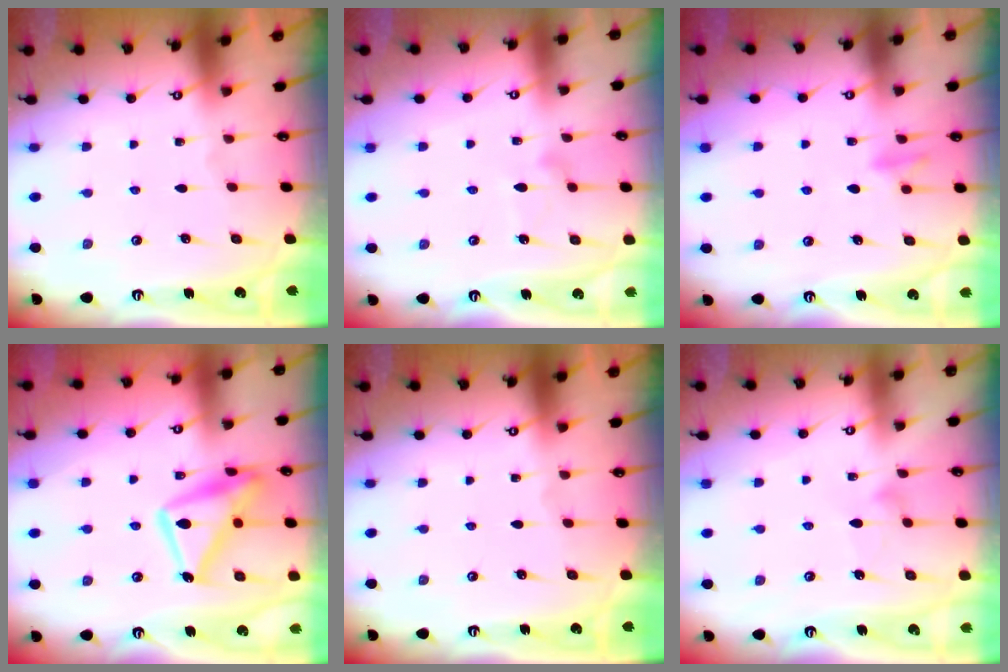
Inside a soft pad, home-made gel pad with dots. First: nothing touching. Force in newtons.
{"total": 8.6, "press": 8.6, "slide": 0.5}
{"total": 8.9, "press": 8.8, "slide": 1.4}
{"total": 17.1, "press": 17.1, "slide": 1.2}
{"total": 0.0}
{"total": 5.7, "press": 5.7, "slide": 0.3}